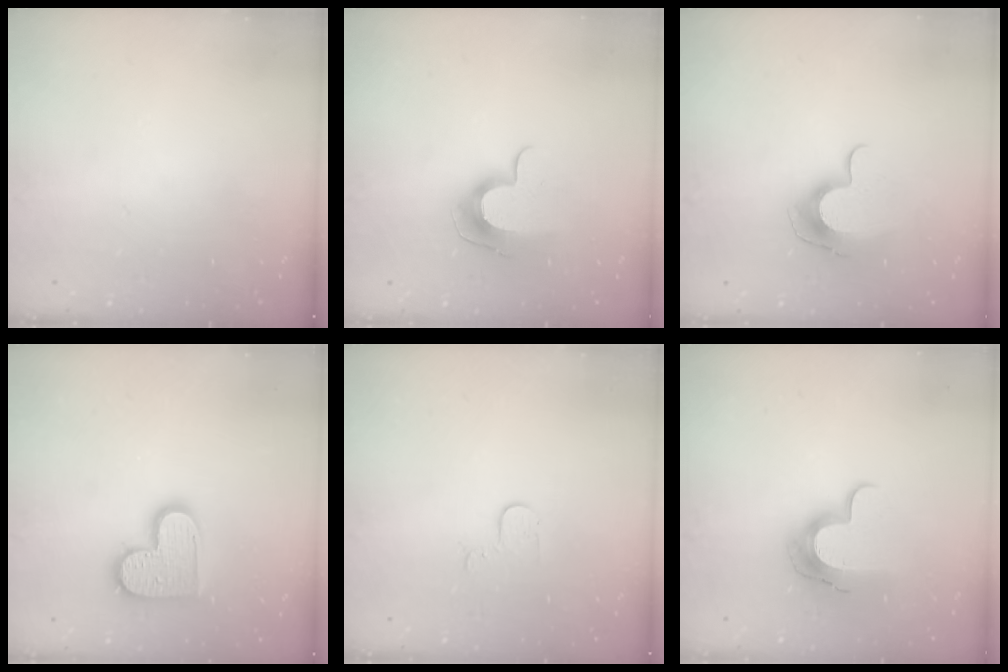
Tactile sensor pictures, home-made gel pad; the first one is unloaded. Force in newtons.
{"total": 9.7, "press": 9.7, "slide": 0.4}
{"total": 10.8, "press": 10.8, "slide": 1.0}
{"total": 12.5, "press": 12.5, "slide": 0.7}
{"total": 2.9, "press": 2.9, "slide": 0.3}
{"total": 12.0, "press": 11.9, "slide": 0.9}